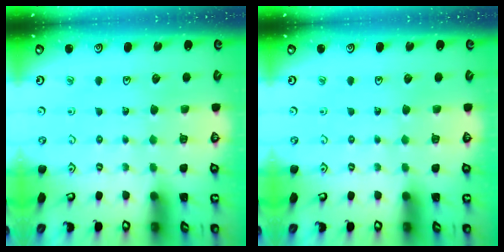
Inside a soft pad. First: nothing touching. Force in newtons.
{"total": 0.0}